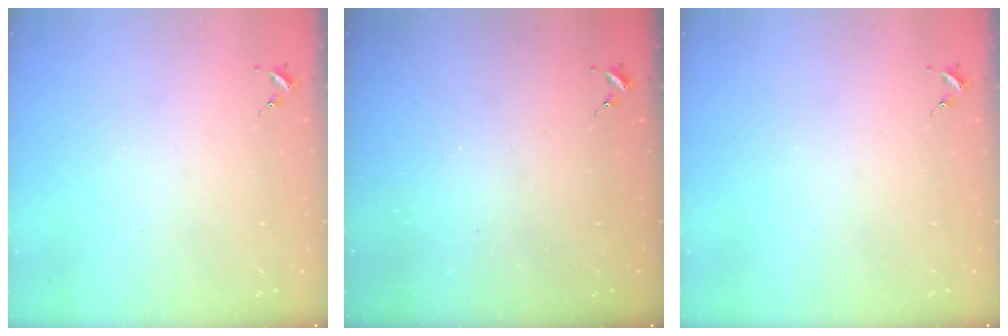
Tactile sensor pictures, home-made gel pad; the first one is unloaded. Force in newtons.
{"total": 0.0}
{"total": 0.0}